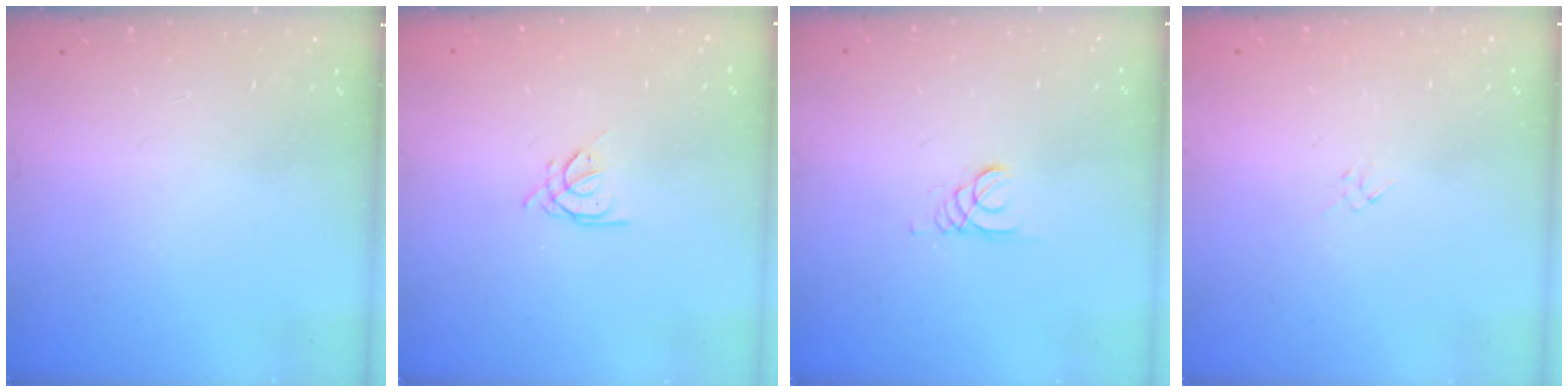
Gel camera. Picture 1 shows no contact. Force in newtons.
{"total": 1.9, "press": 1.9, "slide": 0.4}
{"total": 1.5, "press": 1.5, "slide": 0.1}
{"total": 1.3, "press": 1.3, "slide": 0.4}